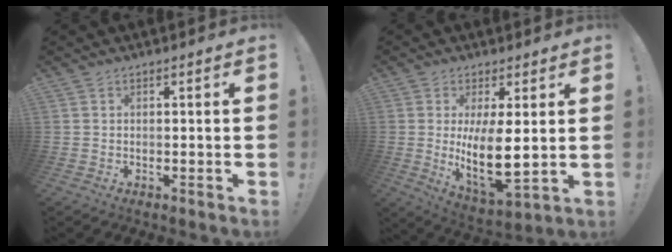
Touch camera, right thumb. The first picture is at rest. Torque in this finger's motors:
{"motor_torque": [1.11, 2.43, 0.63, 0.75, 0.18]}